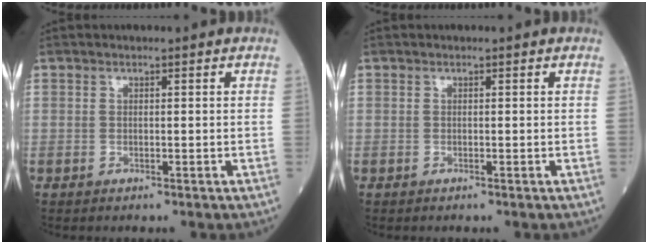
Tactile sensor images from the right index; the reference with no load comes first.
{"total": 0.0}